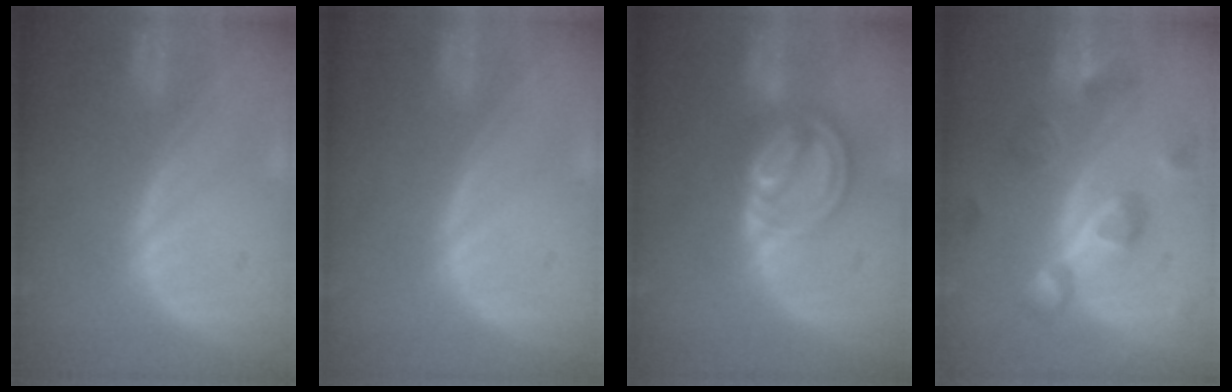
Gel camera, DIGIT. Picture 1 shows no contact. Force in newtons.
{"total": 0.0}
{"total": 8.3, "press": 7.0, "slide": 4.5}
{"total": 9.2, "press": 8.3, "slide": 4.0}